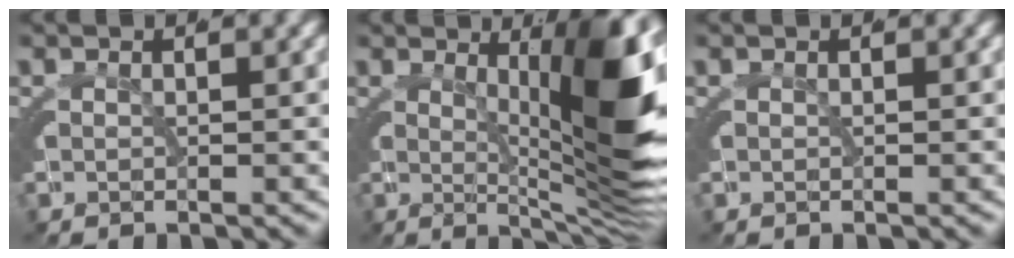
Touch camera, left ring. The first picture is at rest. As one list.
[{"total": 14.0, "force": [2.1, 3.9, 13.3], "torque": [-0.152, 0.021, 0.028]}, {"total": 0.0}]